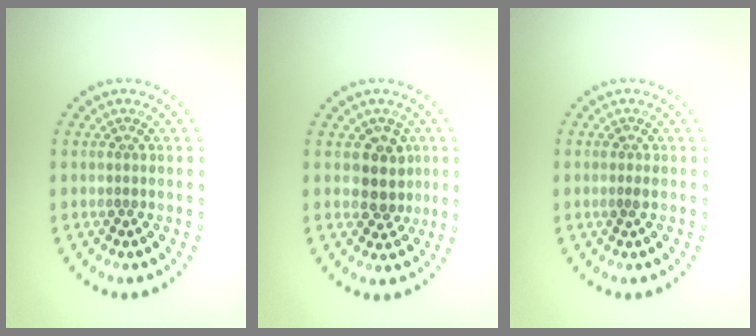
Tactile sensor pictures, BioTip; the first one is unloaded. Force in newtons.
{"total": 2.9, "press": 2.6, "slide": 1.4}
{"total": 0.6, "press": 0.6, "slide": 0.3}